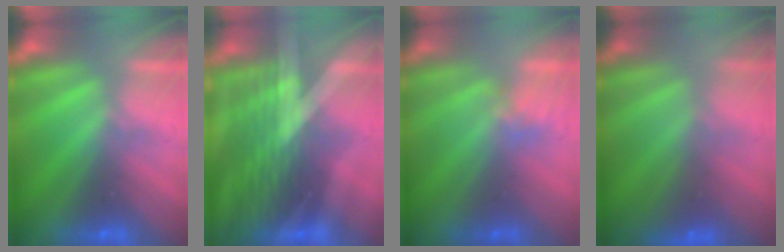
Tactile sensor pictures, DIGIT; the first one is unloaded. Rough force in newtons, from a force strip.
{"total": 3.0}
{"total": 2.3}
{"total": 2.8}